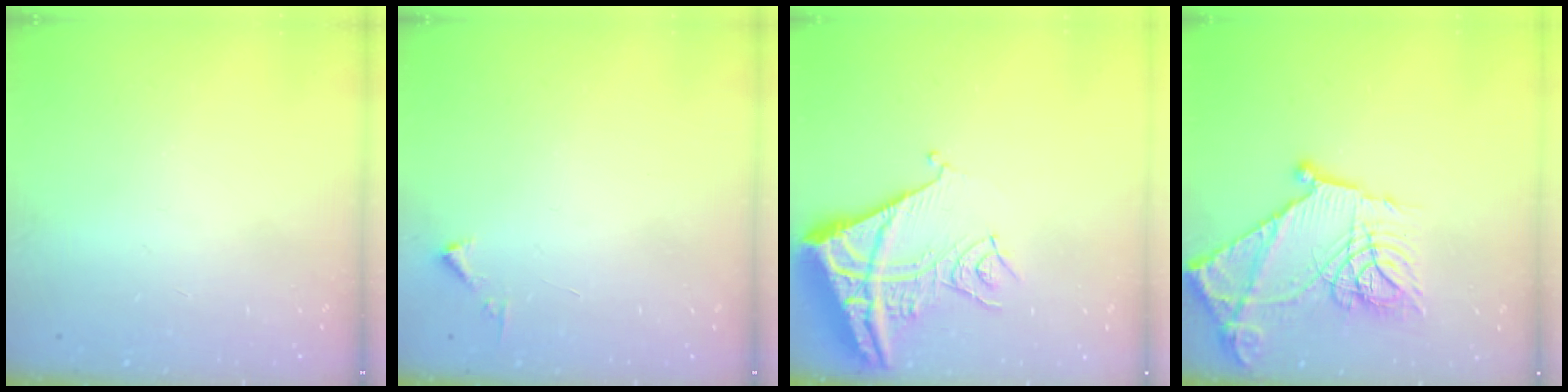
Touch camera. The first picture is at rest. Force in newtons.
{"total": 3.1, "press": 3.1, "slide": 0.4}
{"total": 12.2, "press": 12.1, "slide": 1.5}
{"total": 21.3, "press": 21.2, "slide": 1.6}